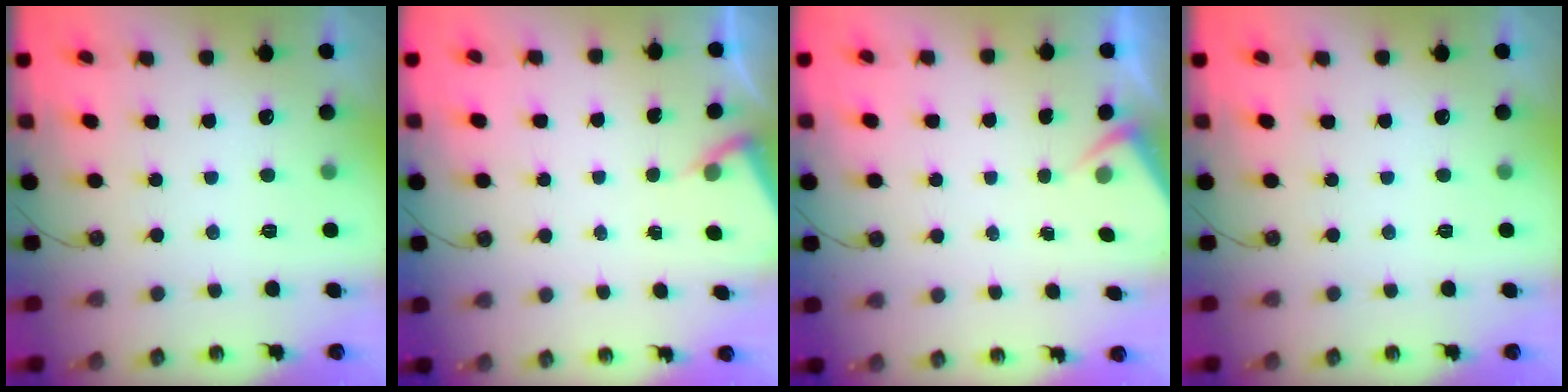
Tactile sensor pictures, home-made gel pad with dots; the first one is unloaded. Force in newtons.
{"total": 2.2, "press": 2.1, "slide": 0.3}
{"total": 2.4, "press": 2.4, "slide": 0.4}
{"total": 0.0}